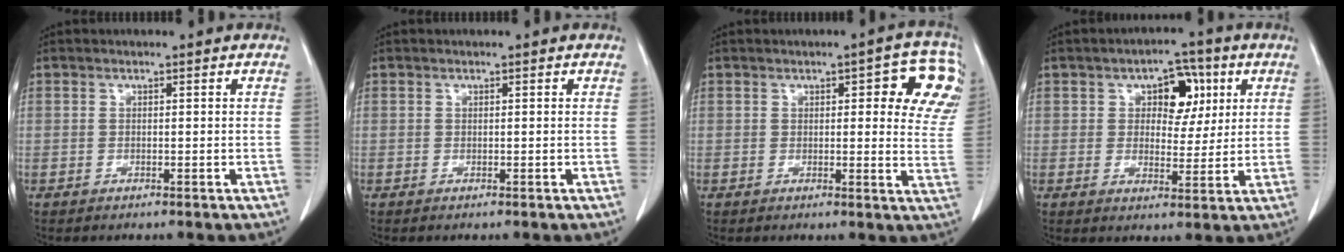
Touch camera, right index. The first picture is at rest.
{"total": 0.0}
{"total": 9.3, "force": [3.8, 2.7, 8.1], "torque": [-0.068, 0.003, 0.032]}
{"total": 6.8, "force": [2.3, 3.9, 5.0], "torque": [-0.064, 0.017, 0.035]}